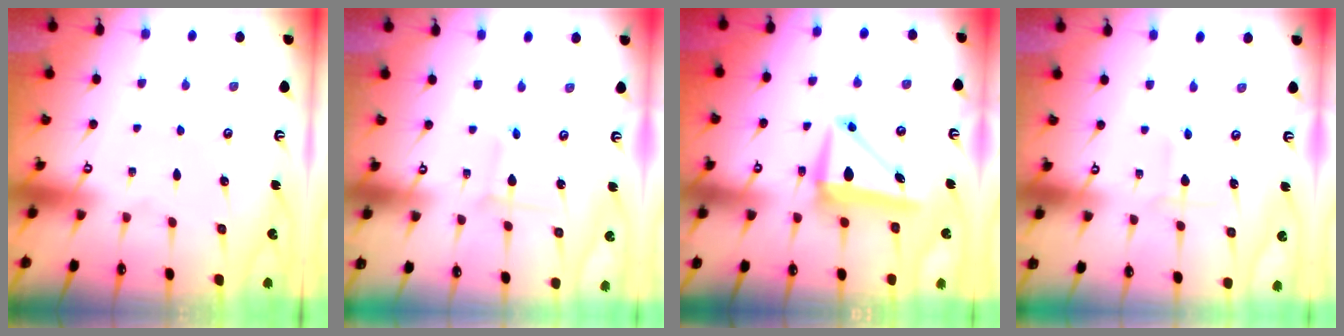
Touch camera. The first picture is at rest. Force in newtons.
{"total": 2.3, "press": 2.3, "slide": 0.0}
{"total": 8.5, "press": 8.3, "slide": 1.6}
{"total": 3.6, "press": 3.5, "slide": 1.1}